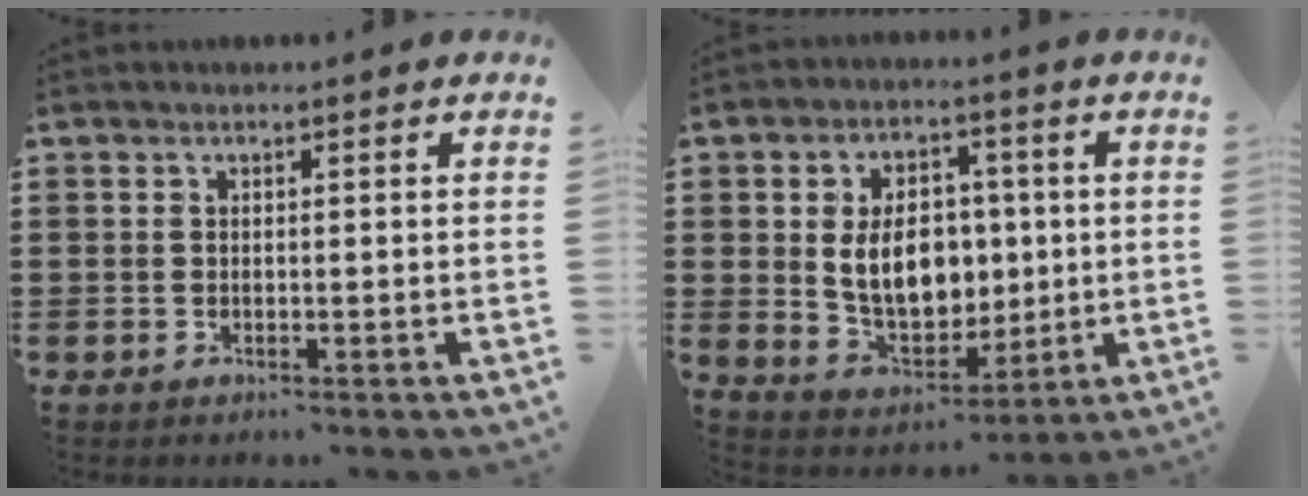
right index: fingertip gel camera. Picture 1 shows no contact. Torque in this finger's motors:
{"motor_torque": [2.05, -0.09, 1.05, 0.21]}